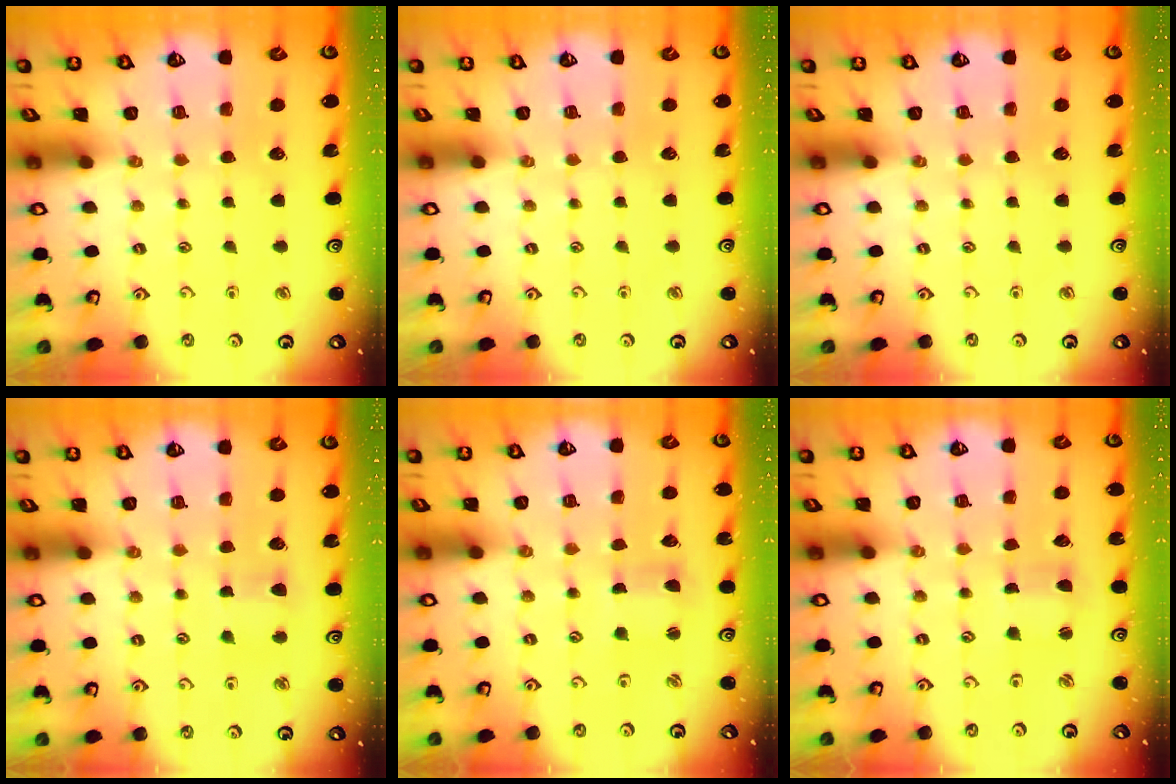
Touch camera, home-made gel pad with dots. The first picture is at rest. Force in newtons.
{"total": 0.0}
{"total": 0.0}
{"total": 2.8, "press": 2.8, "slide": 0.5}
{"total": 1.1, "press": 1.0, "slide": 0.2}
{"total": 2.0, "press": 2.0, "slide": 0.3}